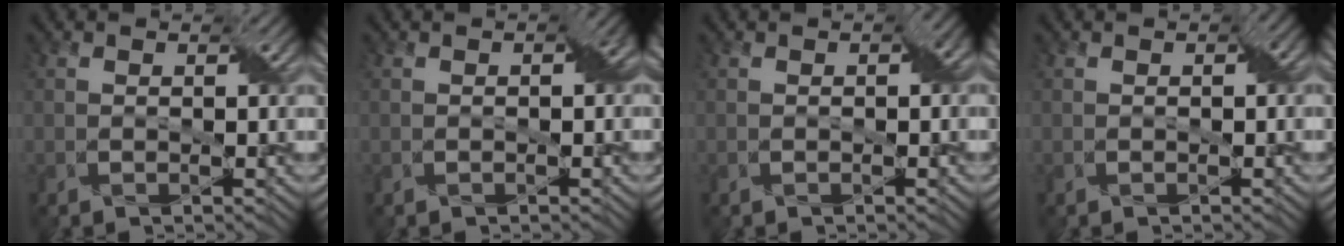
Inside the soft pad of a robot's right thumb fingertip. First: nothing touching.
{"total": 2.1, "force": [-0.1, 1.0, 1.9], "torque": [-0.026, 0.000, -0.002]}
{"total": 1.7, "force": [-0.1, 0.9, 1.4], "torque": [-0.019, 0.001, 0.000]}
{"total": 1.2, "force": [-0.1, 0.7, 1.0], "torque": [-0.013, -0.001, 0.000]}